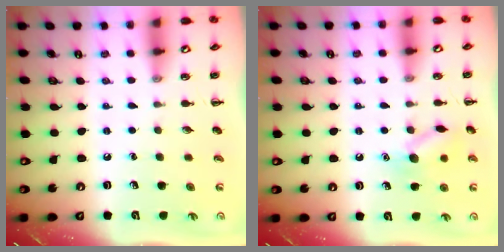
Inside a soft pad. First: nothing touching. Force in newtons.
{"total": 9.9, "press": 9.9, "slide": 0.6}